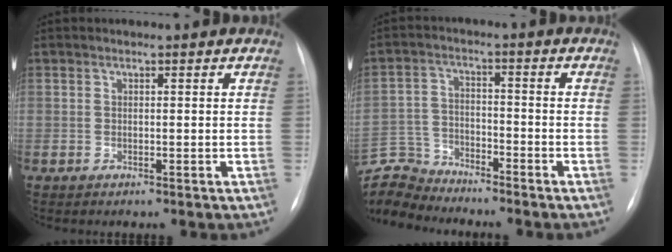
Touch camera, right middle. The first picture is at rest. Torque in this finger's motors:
{"motor_torque": [0.04, -0.05, 0.02, 0.00]}